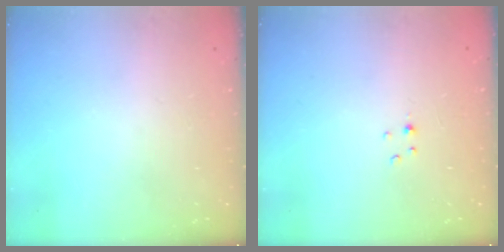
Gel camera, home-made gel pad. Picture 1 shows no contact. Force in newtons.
{"total": 1.5, "press": 1.4, "slide": 0.2}